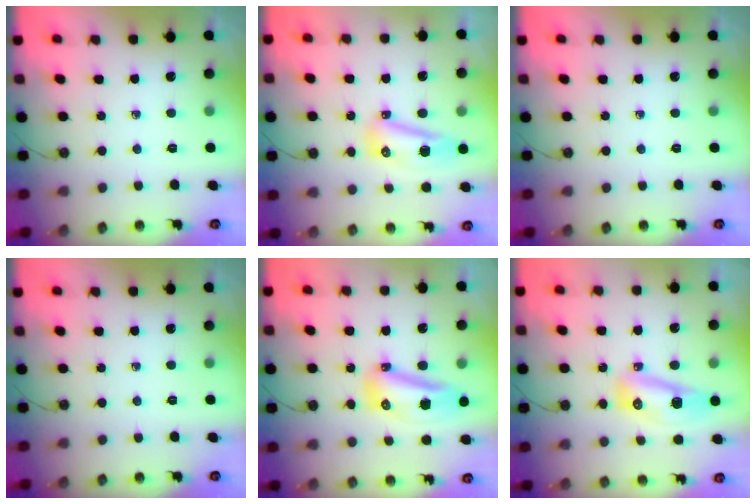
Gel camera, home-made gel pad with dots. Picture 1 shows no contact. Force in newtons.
{"total": 8.8, "press": 8.6, "slide": 1.8}
{"total": 0.0}
{"total": 0.0}
{"total": 16.5, "press": 15.0, "slide": 6.8}
{"total": 10.5, "press": 10.4, "slide": 1.1}